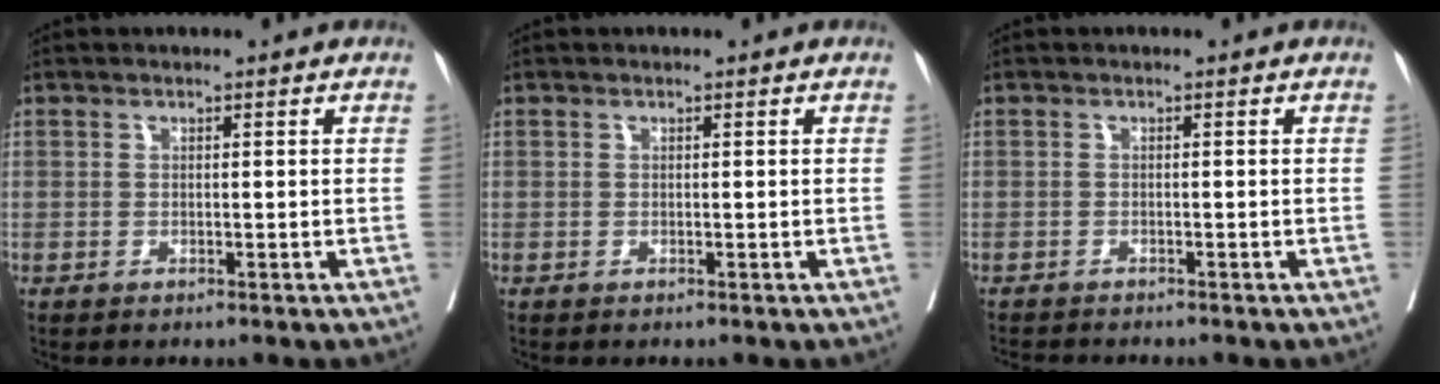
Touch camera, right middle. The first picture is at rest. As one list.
[{"total": 0.0}, {"total": 3.0, "force": [-2.9, 0.1, 0.7], "torque": [-0.007, -0.010, -0.047]}]